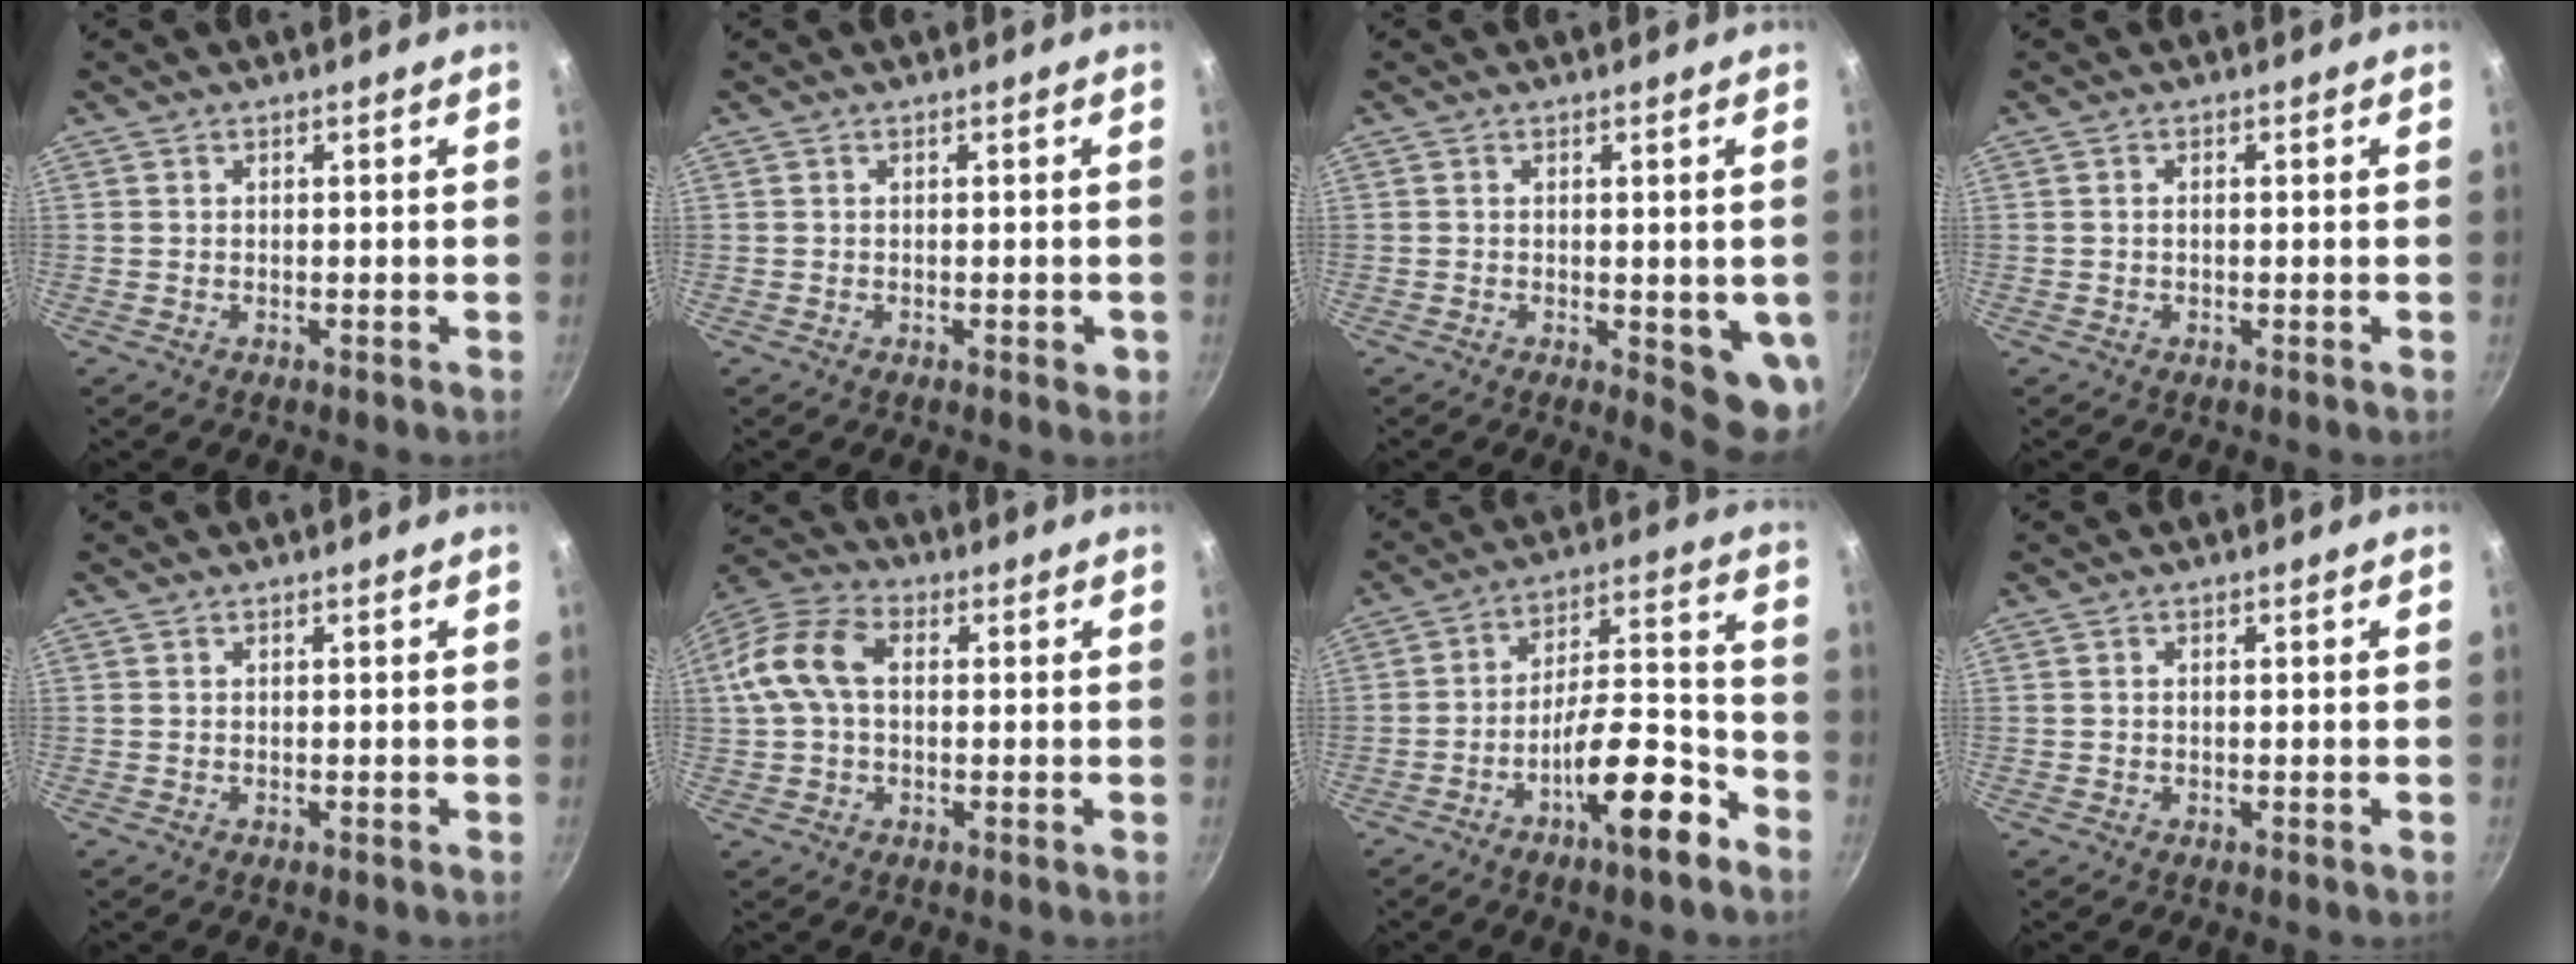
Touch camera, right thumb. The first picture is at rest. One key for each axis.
{"total": 1.3, "fx": -0.4, "fy": 0.7, "fz": 1.1, "tx": -0.010, "ty": 0.001, "tz": -0.006}
{"total": 7.4, "fx": -1.1, "fy": 2.6, "fz": 6.8, "tx": -0.062, "ty": -0.010, "tz": -0.009}
{"total": 0.8, "fx": -0.1, "fy": 0.4, "fz": 0.7, "tx": -0.013, "ty": 0.004, "tz": -0.002}
{"total": 0.0}
{"total": 11.3, "fx": 1.2, "fy": 7.4, "fz": 8.4, "tx": -0.159, "ty": 0.029, "tz": 0.007}
{"total": 14.8, "fx": -8.0, "fy": 4.2, "fz": 11.6, "tx": -0.158, "ty": 0.065, "tz": -0.127}
{"total": 0.5, "fx": 0.0, "fy": 0.3, "fz": 0.4, "tx": -0.008, "ty": 0.003, "tz": 0.000}